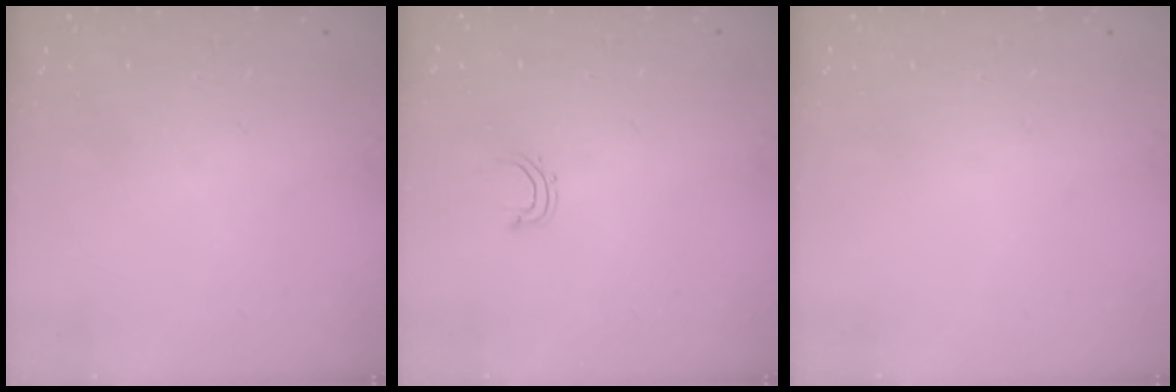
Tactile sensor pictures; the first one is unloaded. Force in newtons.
{"total": 2.8, "press": 2.7, "slide": 0.5}
{"total": 0.0}